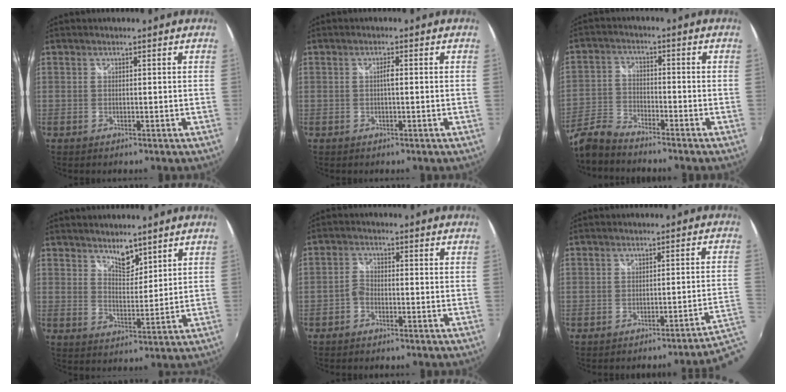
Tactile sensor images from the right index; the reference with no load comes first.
{"total": 1.2, "force": [-0.1, 0.2, 1.2], "torque": [-0.021, 0.005, -0.003]}
{"total": 6.5, "force": [-5.9, 1.6, 2.1], "torque": [-0.056, 0.003, -0.131]}
{"total": 5.0, "force": [4.0, 1.9, 2.2], "torque": [-0.027, 0.002, 0.070]}
{"total": 2.2, "force": [-1.5, 1.2, 1.0], "torque": [-0.026, 0.009, -0.028]}
{"total": 4.5, "force": [-3.3, -1.9, 2.4], "torque": [-0.031, -0.009, -0.042]}